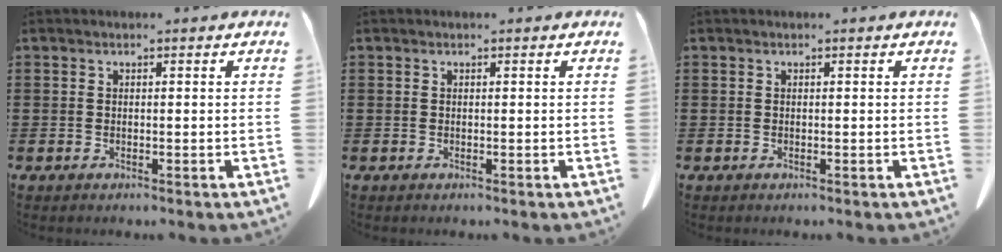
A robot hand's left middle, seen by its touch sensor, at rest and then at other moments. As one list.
[{"total": 0.0}, {"total": 0.0}]